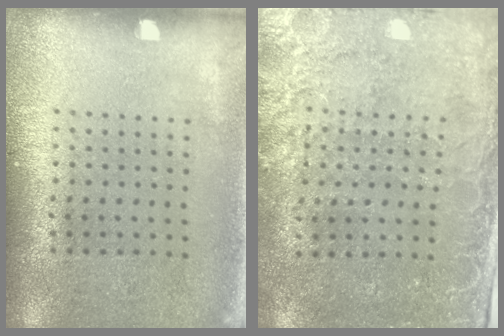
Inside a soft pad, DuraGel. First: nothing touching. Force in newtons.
{"total": 2.8, "press": 2.6, "slide": 1.1}